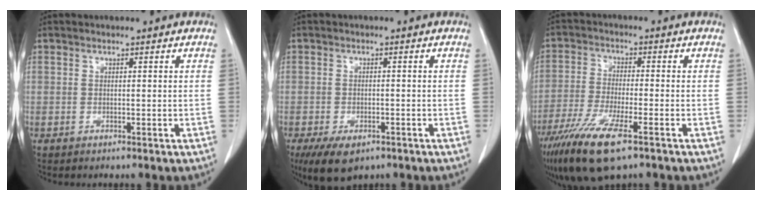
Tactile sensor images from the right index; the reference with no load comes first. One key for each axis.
{"total": 6.3, "fx": -3.9, "fy": 3.2, "fz": 3.7, "tx": -0.064, "ty": -0.006, "tz": -0.061}
{"total": 10.9, "fx": -6.5, "fy": 1.7, "fz": 8.6, "tx": -0.166, "ty": -0.027, "tz": -0.115}